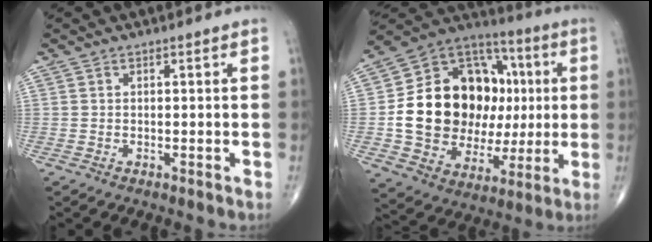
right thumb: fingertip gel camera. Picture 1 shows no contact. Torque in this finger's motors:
{"motor_torque": [0.15, 3.77, 1.90, 0.07, 0.20]}